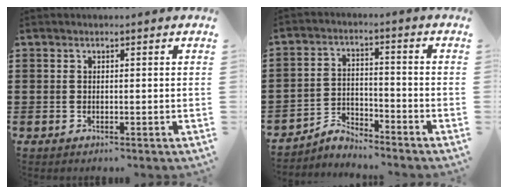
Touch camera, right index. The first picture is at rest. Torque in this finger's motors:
{"motor_torque": [-0.98, 1.15, -0.19, -0.17]}